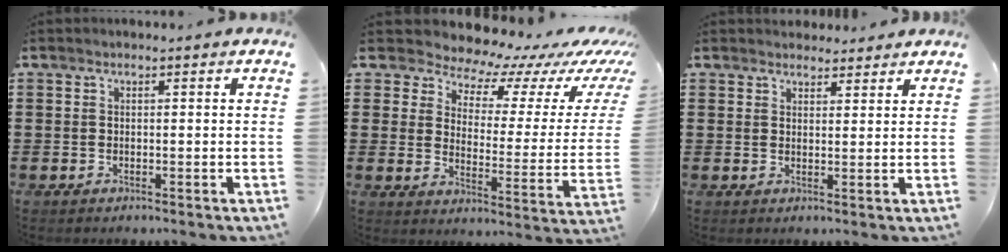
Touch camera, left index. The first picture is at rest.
{"total": 7.2, "force": [6.5, 2.6, 1.3], "torque": [-0.042, -0.060, 0.106]}
{"total": 2.5, "force": [2.4, 0.7, 0.0], "torque": [-0.005, 0.000, 0.048]}